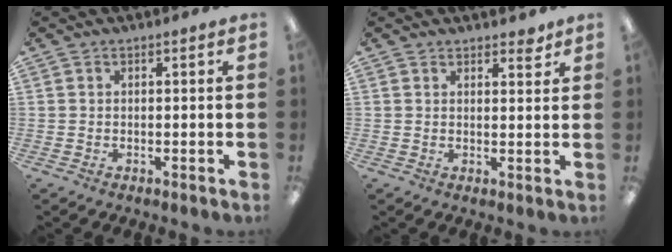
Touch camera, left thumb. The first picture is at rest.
{"total": 2.9, "force": [2.5, 1.2, 0.9], "torque": [0.003, -0.015, 0.042]}